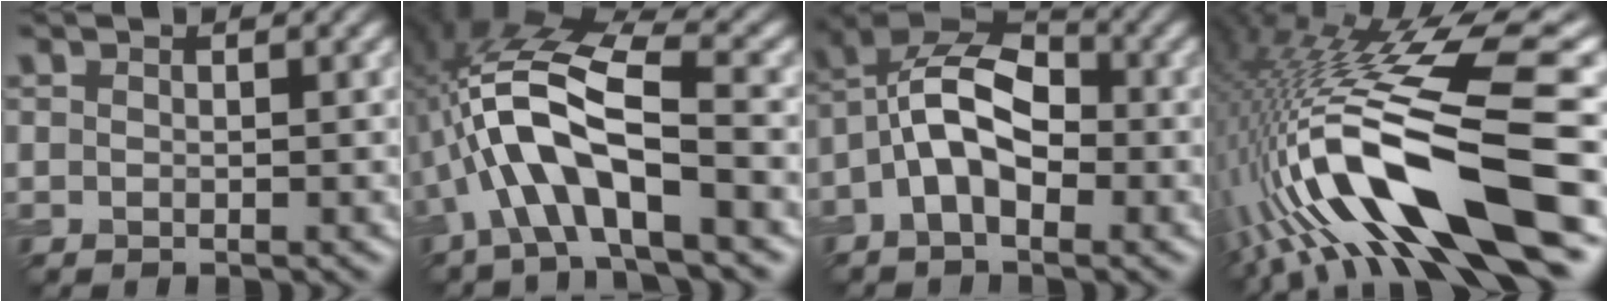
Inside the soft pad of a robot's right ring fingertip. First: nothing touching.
{"total": 8.6, "force": [-1.9, 2.8, 7.9], "torque": [-0.161, 0.018, -0.039]}
{"total": 7.7, "force": [-1.8, 4.2, 6.2], "torque": [-0.107, 0.021, -0.044]}
{"total": 15.6, "force": [-6.1, 3.4, 13.9], "torque": [-0.268, 0.014, -0.093]}